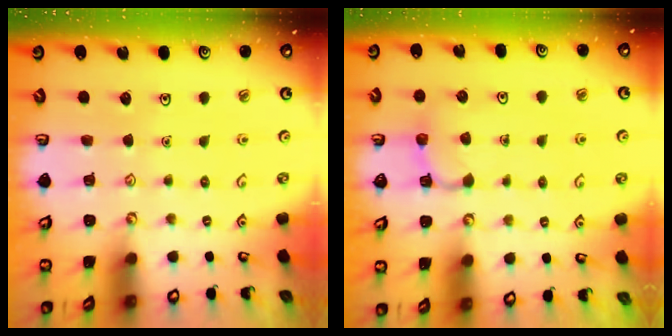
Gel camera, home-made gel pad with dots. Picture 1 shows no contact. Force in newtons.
{"total": 3.5, "press": 3.4, "slide": 0.8}